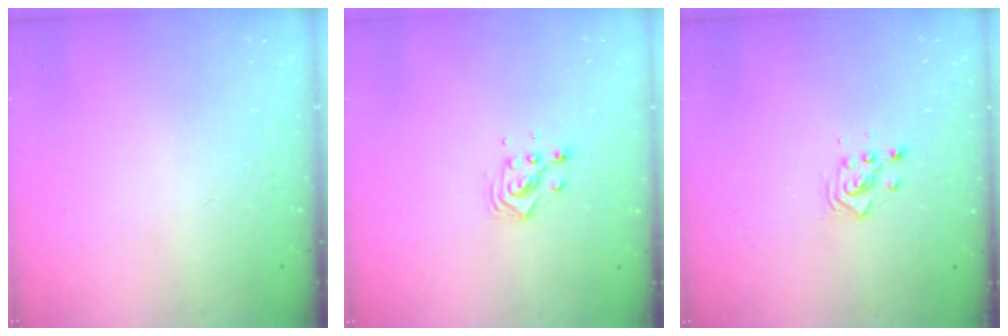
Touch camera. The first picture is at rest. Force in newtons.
{"total": 3.8, "press": 3.8, "slide": 0.3}
{"total": 2.9, "press": 2.9, "slide": 0.1}